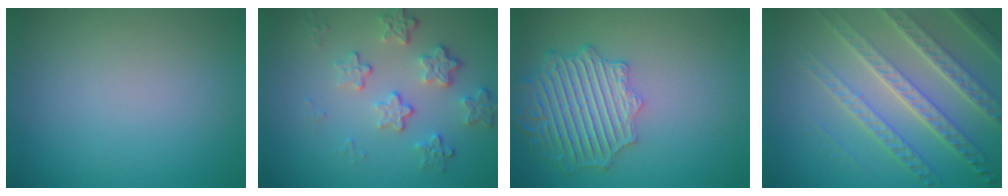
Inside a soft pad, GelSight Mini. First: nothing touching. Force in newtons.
{"total": 4.3, "press": 3.1, "slide": 2.9}
{"total": 6.4, "press": 5.6, "slide": 3.1}
{"total": 8.0, "press": 5.4, "slide": 5.9}